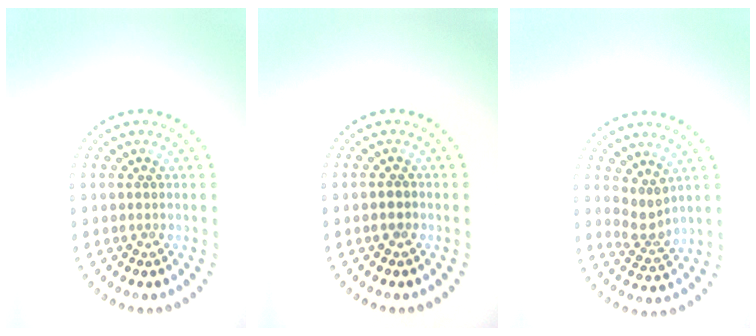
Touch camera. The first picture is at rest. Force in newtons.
{"total": 0.8, "press": 0.7, "slide": 0.1}
{"total": 2.3, "press": 1.6, "slide": 1.6}